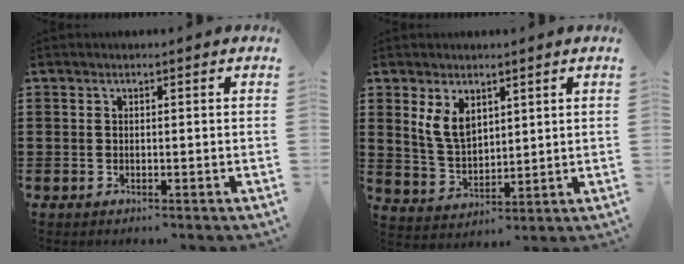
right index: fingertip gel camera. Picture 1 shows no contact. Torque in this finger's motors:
{"motor_torque": [1.09, 1.05, 0.56, 0.06]}